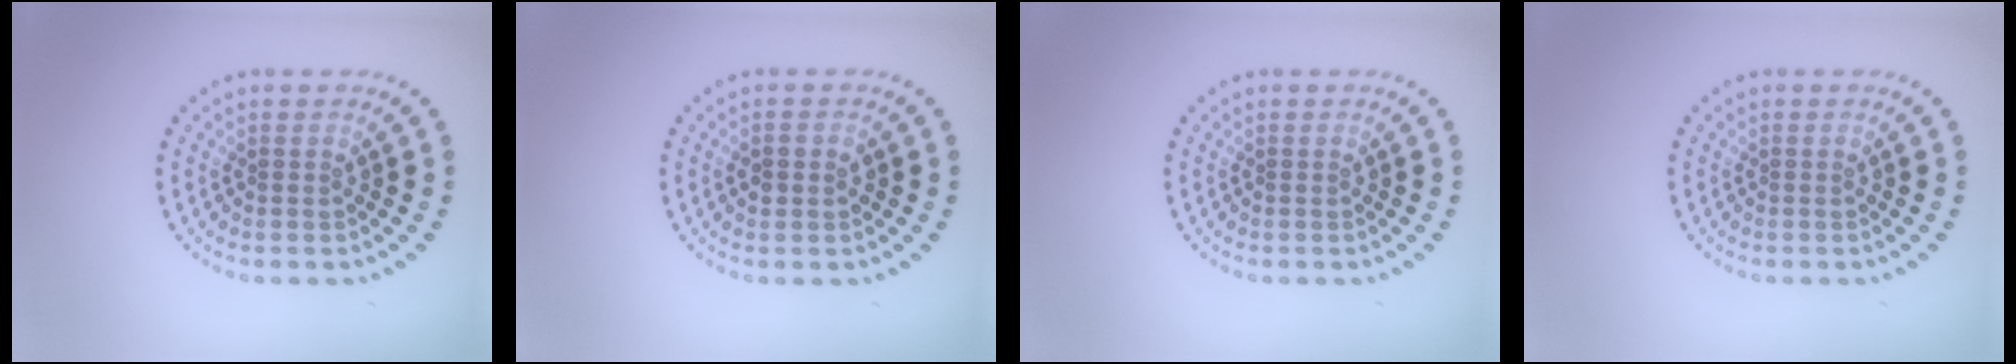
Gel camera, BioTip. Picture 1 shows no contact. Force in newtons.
{"total": 1.3, "press": 1.3, "slide": 0.1}
{"total": 0.0}
{"total": 0.0}